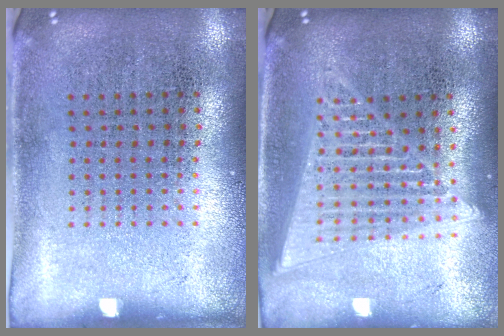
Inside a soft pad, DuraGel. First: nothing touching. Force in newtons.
{"total": 1.8, "press": 1.6, "slide": 0.9}